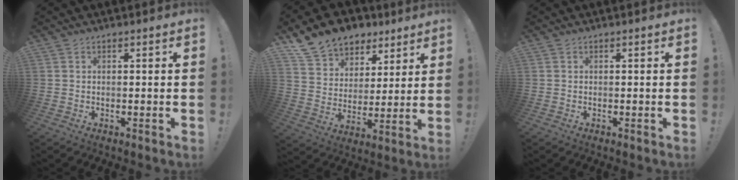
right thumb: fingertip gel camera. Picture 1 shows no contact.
{"total": 13.9, "force": [10.3, 8.7, 3.3], "torque": [-0.059, -0.075, 0.197]}
{"total": 0.0}